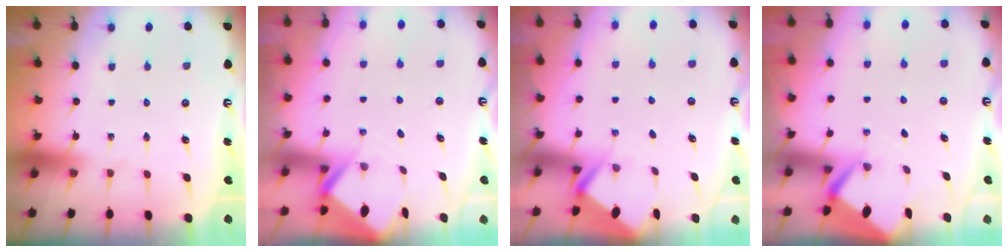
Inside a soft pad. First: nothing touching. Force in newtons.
{"total": 2.9, "press": 2.9, "slide": 0.3}
{"total": 2.6, "press": 2.6, "slide": 0.1}
{"total": 2.7, "press": 2.7, "slide": 0.3}